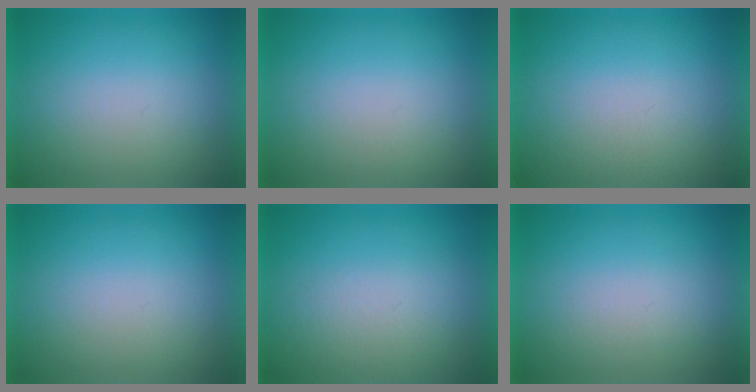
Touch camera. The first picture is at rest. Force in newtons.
{"total": 1.0}
{"total": 1.2}
{"total": 0.0}
{"total": 5.2}
{"total": 1.4}